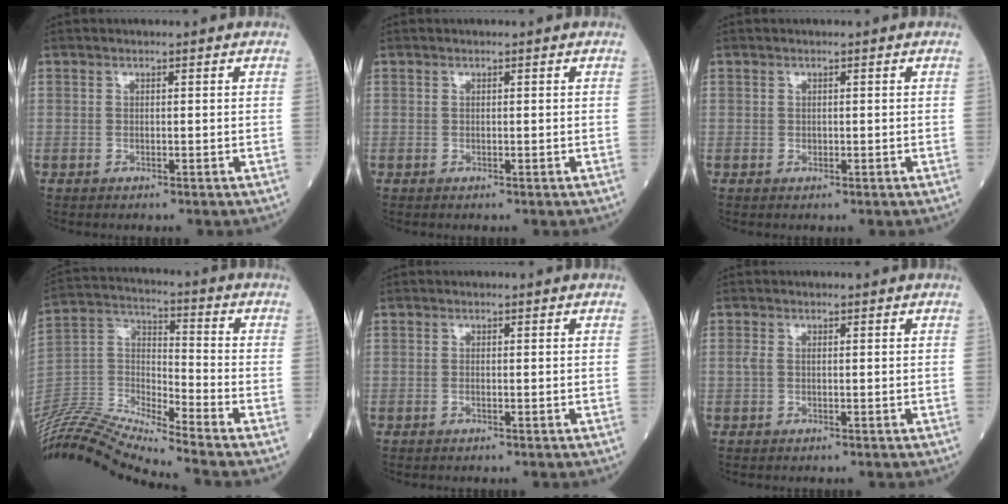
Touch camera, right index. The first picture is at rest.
{"total": 0.0}
{"total": 0.0}
{"total": 17.0, "force": [-16.2, -1.9, 4.8], "torque": [-0.094, 0.029, -0.306]}
{"total": 0.0}
{"total": 1.0, "force": [0.1, 0.4, 0.9], "torque": [-0.023, 0.004, 0.001]}